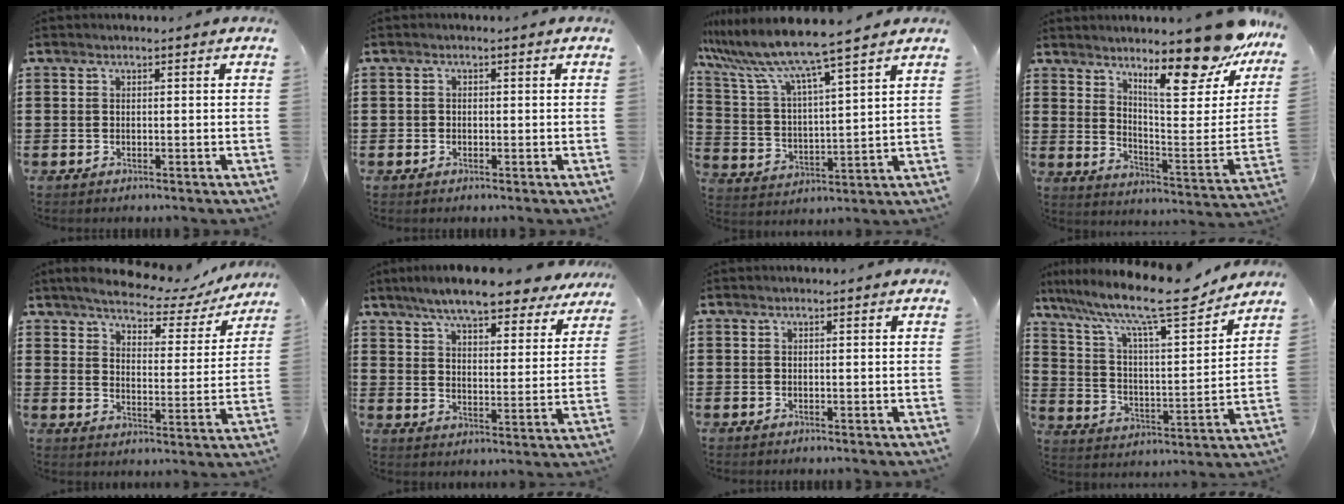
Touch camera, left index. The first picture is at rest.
{"total": 0.7, "force": [-0.2, 0.6, 0.3], "torque": [-0.007, 0.001, -0.005]}
{"total": 8.7, "force": [7.6, -0.7, 4.1], "torque": [-0.113, -0.049, 0.125]}
{"total": 15.0, "force": [11.8, 2.6, 9.0], "torque": [-0.137, -0.093, 0.192]}
{"total": 4.7, "force": [4.4, 0.7, 1.6], "torque": [-0.056, -0.028, 0.070]}
{"total": 8.9, "force": [7.9, 0.7, 4.0], "torque": [-0.098, -0.035, 0.141]}
{"total": 0.0}
{"total": 13.4, "force": [11.0, 1.3, 7.5], "torque": [-0.166, -0.068, 0.181]}